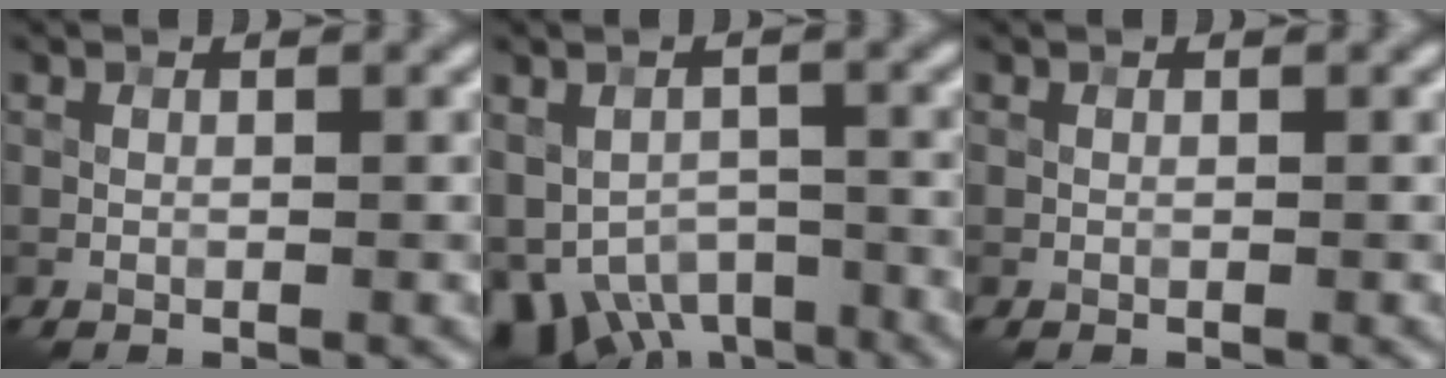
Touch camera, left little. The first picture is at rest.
{"total": 7.0, "force": [-4.1, 4.2, 3.8], "torque": [-0.064, -0.023, -0.063]}
{"total": 0.0}